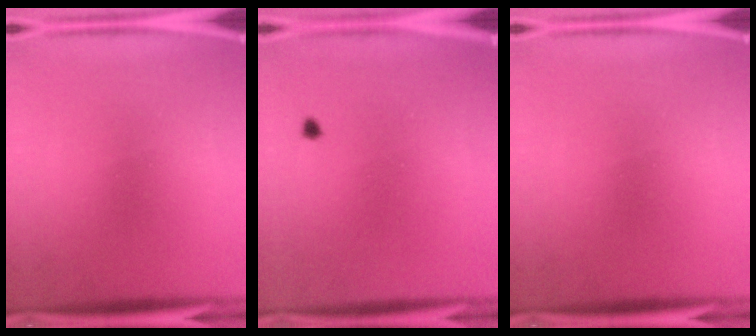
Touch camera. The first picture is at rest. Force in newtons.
{"total": 0.6}
{"total": 0.0}